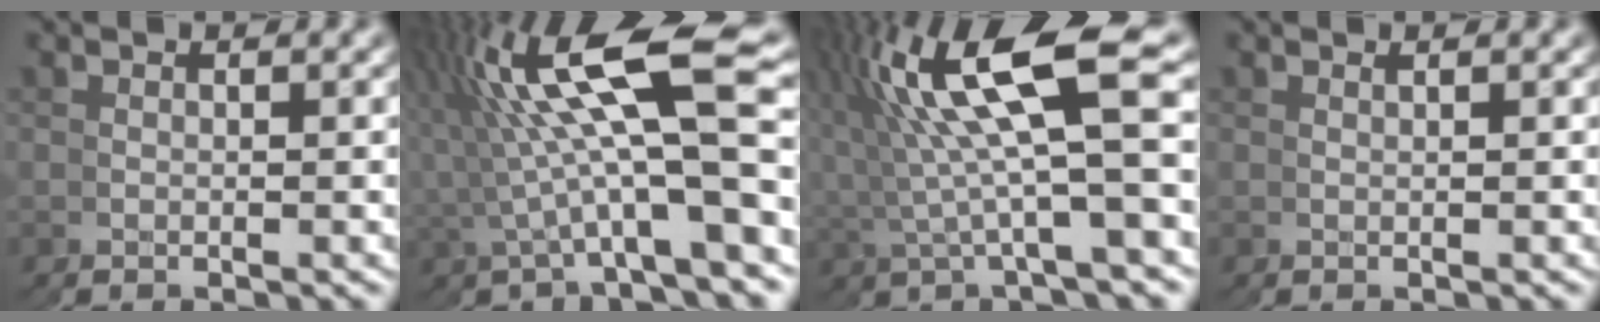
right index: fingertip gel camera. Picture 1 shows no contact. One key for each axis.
{"total": 10.0, "fx": 2.7, "fy": 4.1, "fz": 8.7, "tx": -0.154, "ty": 0.016, "tz": 0.041}
{"total": 10.9, "fx": 3.1, "fy": 5.3, "fz": 9.0, "tx": -0.150, "ty": 0.020, "tz": 0.041}
{"total": 0.5, "fx": 0.4, "fy": -0.3, "fz": 0.0, "tx": 0.001, "ty": 0.001, "tz": 0.009}